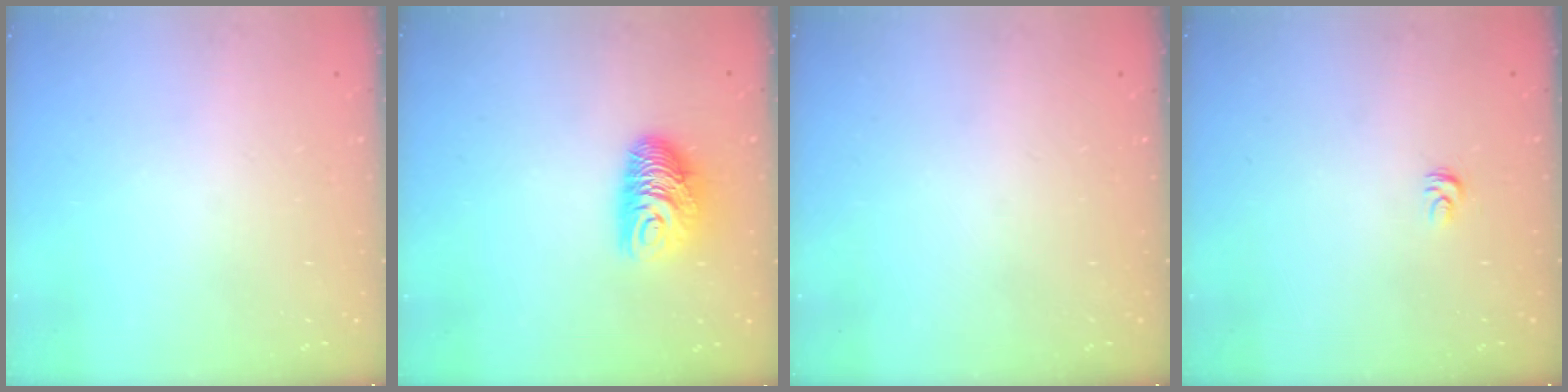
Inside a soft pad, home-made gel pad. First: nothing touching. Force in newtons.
{"total": 10.0, "press": 10.0, "slide": 0.5}
{"total": 0.0}
{"total": 2.7, "press": 2.7, "slide": 0.2}